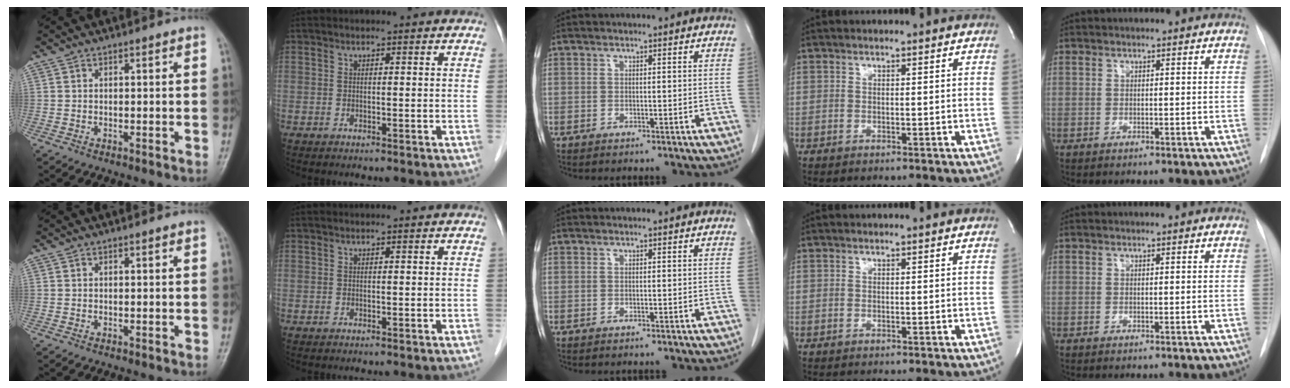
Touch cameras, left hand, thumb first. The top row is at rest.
{}